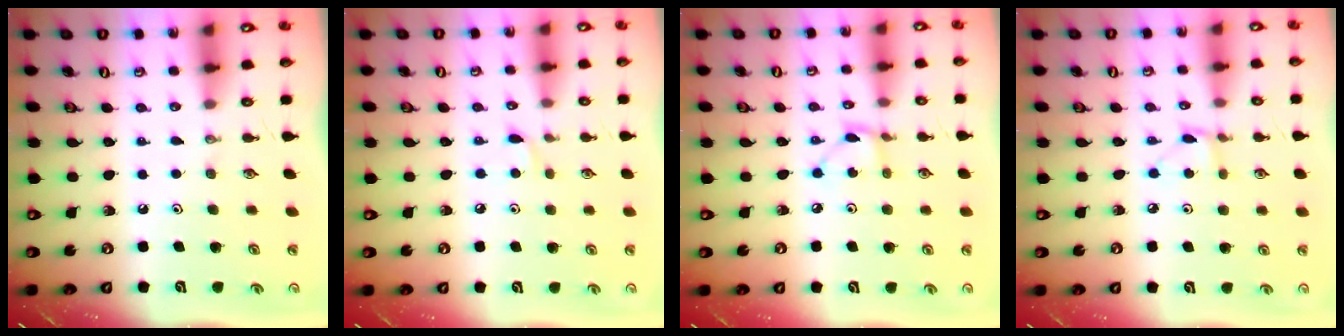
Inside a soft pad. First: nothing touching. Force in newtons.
{"total": 4.7, "press": 4.7, "slide": 0.6}
{"total": 2.6, "press": 2.6, "slide": 0.1}
{"total": 3.7, "press": 3.7, "slide": 0.4}